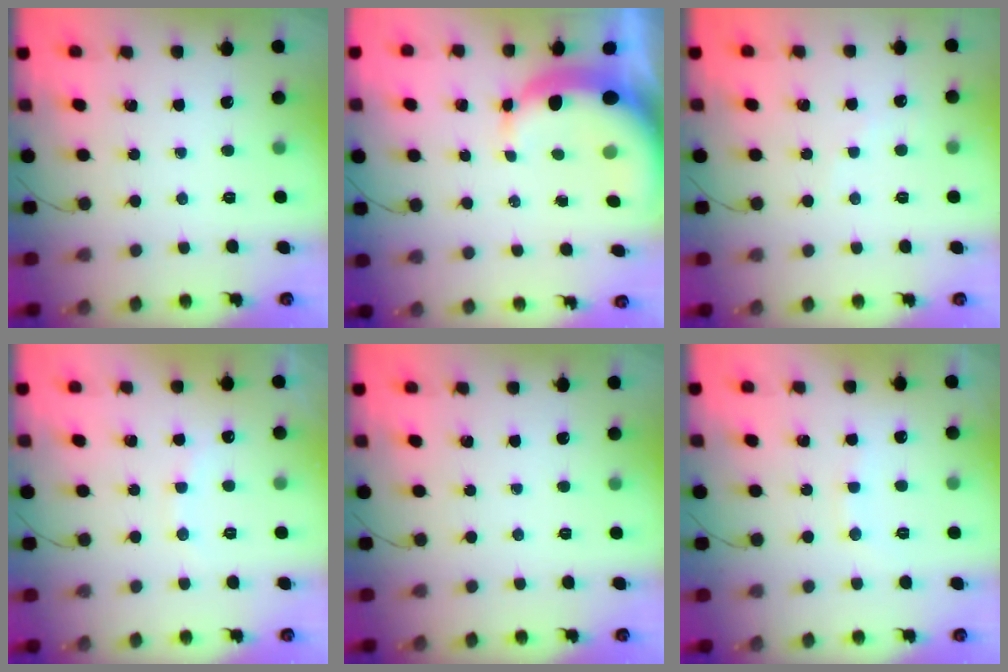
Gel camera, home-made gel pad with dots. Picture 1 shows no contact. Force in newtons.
{"total": 8.4, "press": 8.3, "slide": 1.5}
{"total": 3.4, "press": 3.3, "slide": 1.0}
{"total": 7.3, "press": 7.2, "slide": 1.0}
{"total": 0.0}
{"total": 6.8, "press": 6.7, "slide": 1.4}